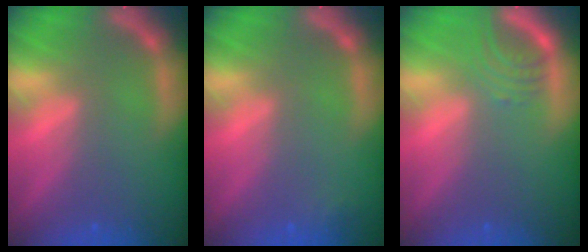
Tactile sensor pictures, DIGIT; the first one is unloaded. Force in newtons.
{"total": 0.9}
{"total": 3.0}